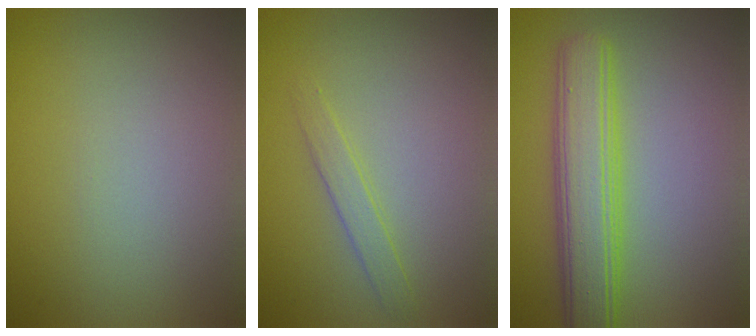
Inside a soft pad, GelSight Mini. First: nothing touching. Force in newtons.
{"total": 1.5, "press": 1.5, "slide": 0.1}
{"total": 5.7, "press": 5.7, "slide": 0.2}